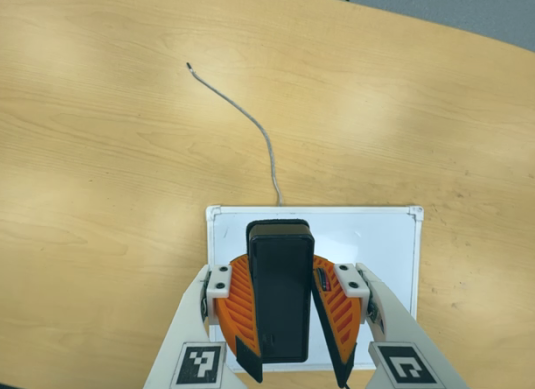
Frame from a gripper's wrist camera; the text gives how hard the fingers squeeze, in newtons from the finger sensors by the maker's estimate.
{"total": 10.5, "left": 9.9, "right": 11.1}